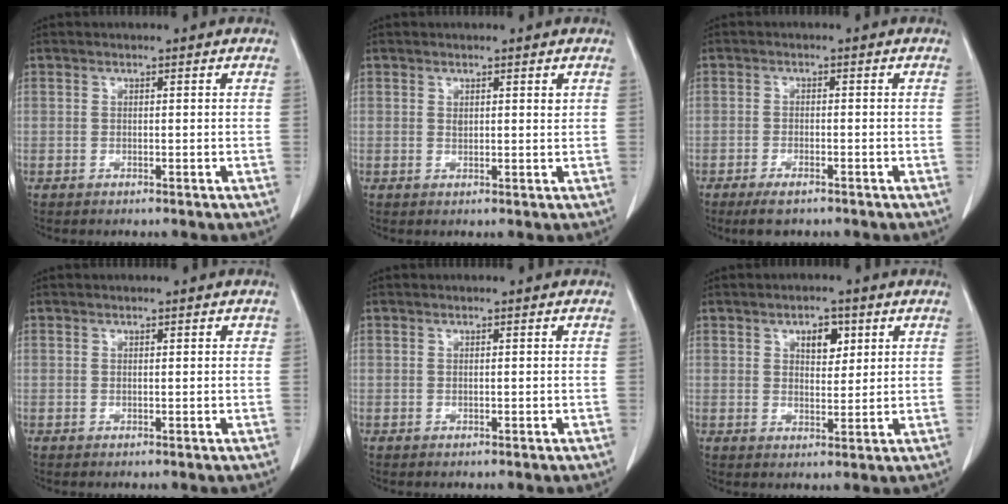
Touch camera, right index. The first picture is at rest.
{"total": 1.2, "force": [0.6, 0.5, 0.9], "torque": [-0.016, -0.001, 0.012]}
{"total": 3.6, "force": [-2.7, 1.0, 2.3], "torque": [-0.043, -0.005, -0.042]}
{"total": 0.5, "force": [0.3, 0.3, 0.4], "torque": [-0.002, 0.001, 0.001]}
{"total": 0.0}
{"total": 4.1, "force": [1.9, 2.2, 2.9], "torque": [-0.043, 0.002, 0.031]}